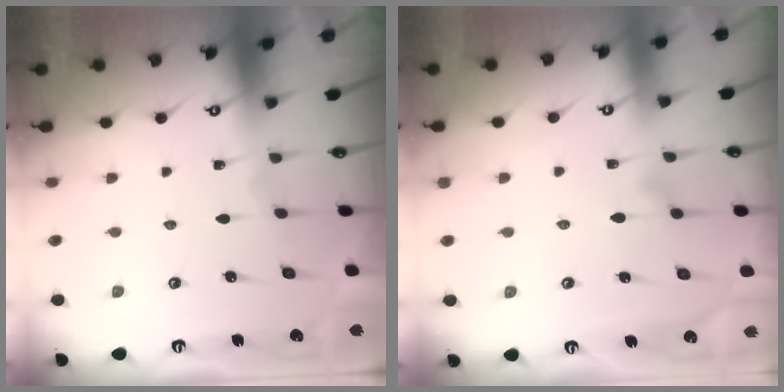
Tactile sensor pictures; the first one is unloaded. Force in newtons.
{"total": 8.3, "press": 8.3, "slide": 0.3}